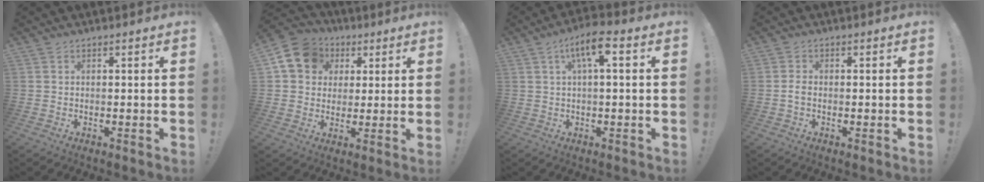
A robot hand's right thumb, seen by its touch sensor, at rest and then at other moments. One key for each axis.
{"total": 12.5, "fx": 4.1, "fy": 10.6, "fz": 5.2, "tx": -0.070, "ty": -0.009, "tz": 0.084}
{"total": 7.6, "fx": 2.2, "fy": 1.7, "fz": 7.1, "tx": -0.120, "ty": -0.004, "tz": 0.033}
{"total": 1.7, "fx": -0.6, "fy": 1.0, "fz": 1.3, "tx": -0.030, "ty": 0.010, "tz": -0.009}